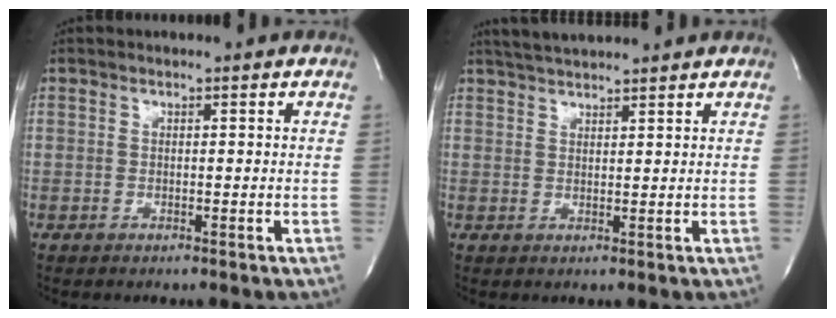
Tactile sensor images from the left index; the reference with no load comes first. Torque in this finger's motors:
{"motor_torque": [-0.25, -0.11, 0.48, 0.09]}